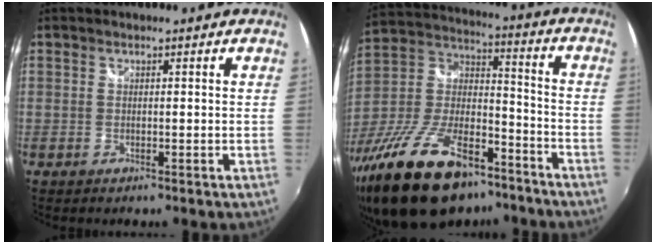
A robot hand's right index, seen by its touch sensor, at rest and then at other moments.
{"total": 26.1, "force": [-17.5, 11.6, 15.6], "torque": [-0.309, -0.008, -0.283]}